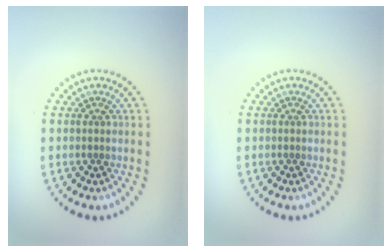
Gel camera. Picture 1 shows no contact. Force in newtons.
{"total": 0.0}